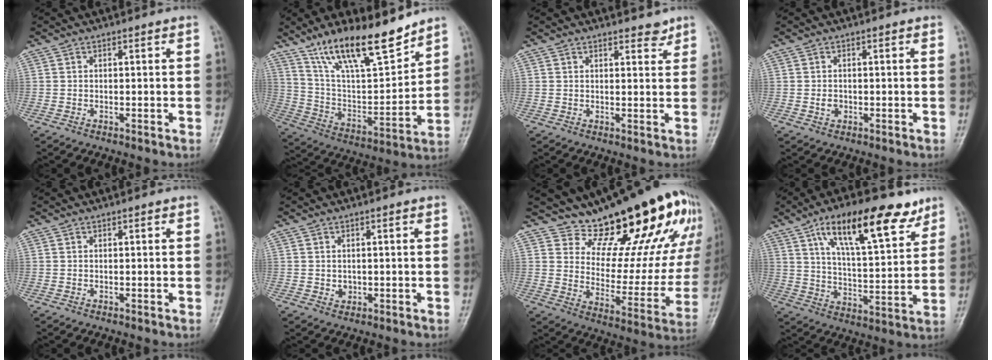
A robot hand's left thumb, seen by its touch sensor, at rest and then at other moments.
{"total": 18.5, "force": [13.9, 5.1, 11.2], "torque": [-0.158, -0.074, 0.254]}
{"total": 2.5, "force": [2.1, 1.0, 0.9], "torque": [0.002, -0.014, 0.026]}
{"total": 1.6, "force": [-0.3, 1.4, 0.8], "torque": [-0.009, 0.002, -0.006]}
{"total": 0.0}
{"total": 1.5, "force": [0.1, 1.4, 0.7], "torque": [-0.005, 0.000, 0.005]}
{"total": 22.7, "force": [17.7, 8.5, 11.2], "torque": [-0.102, -0.121, 0.251]}
{"total": 18.8, "force": [10.9, 6.7, 13.8], "torque": [-0.185, -0.039, 0.181]}